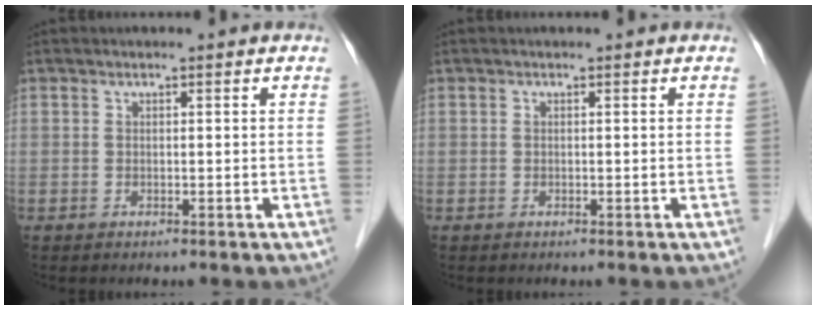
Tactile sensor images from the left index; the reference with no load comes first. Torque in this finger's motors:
{"motor_torque": [0.03, 0.01, 0.00, 0.00]}